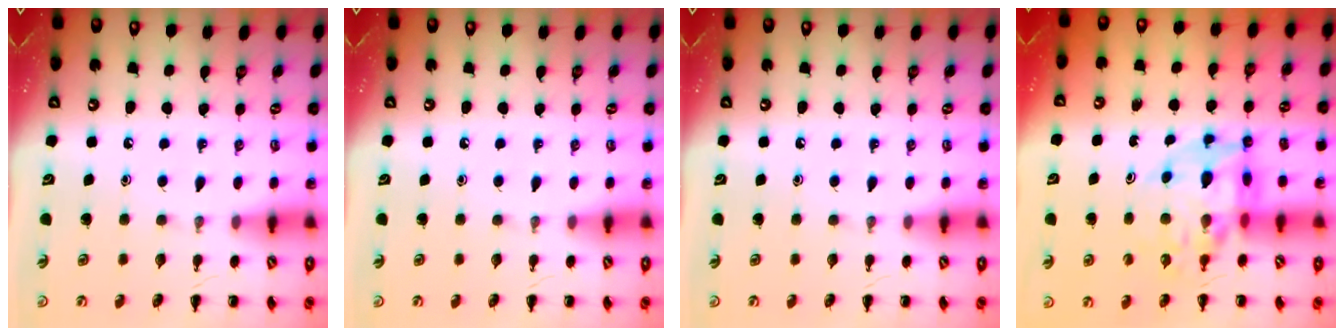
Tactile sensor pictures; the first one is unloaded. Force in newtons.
{"total": 0.0}
{"total": 0.0}
{"total": 11.8, "press": 11.2, "slide": 3.6}